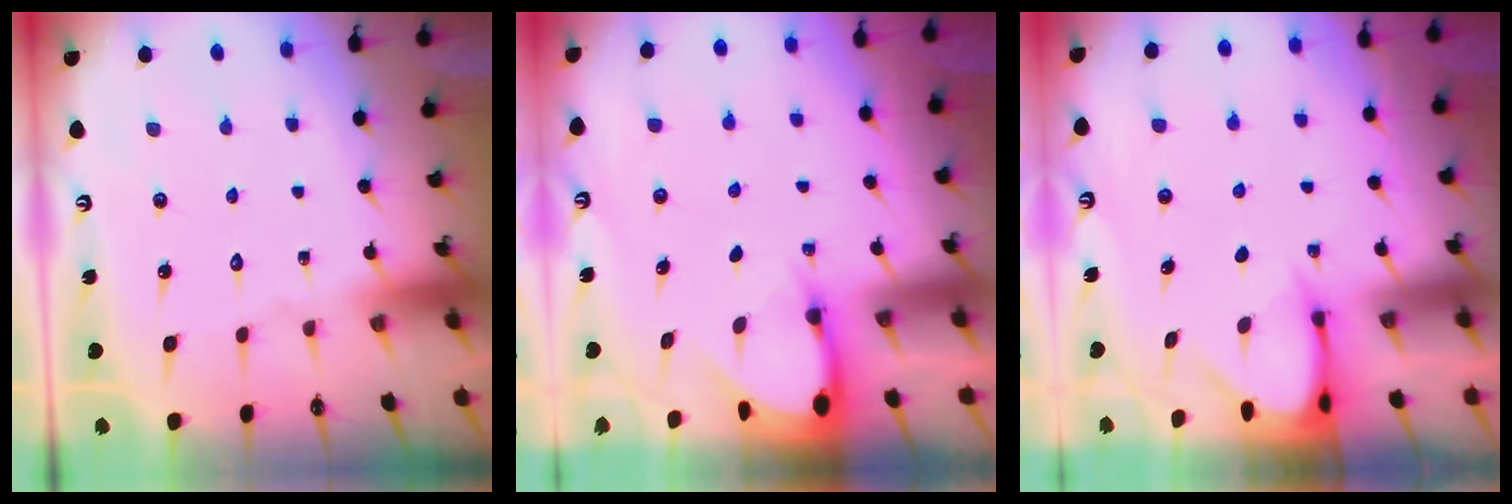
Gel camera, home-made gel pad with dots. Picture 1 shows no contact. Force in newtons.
{"total": 3.4, "press": 3.4, "slide": 0.2}
{"total": 3.7, "press": 3.7, "slide": 0.3}